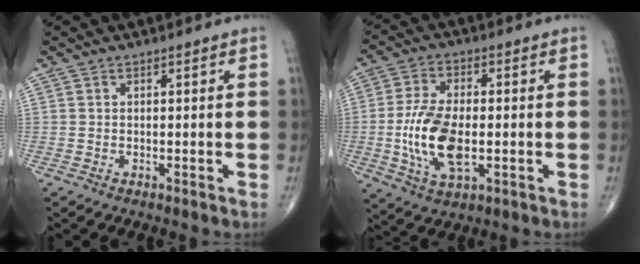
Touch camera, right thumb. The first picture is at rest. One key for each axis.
{"total": 12.6, "fx": -1.8, "fy": 6.2, "fz": 10.8, "tx": -0.217, "ty": -0.001, "tz": -0.031}